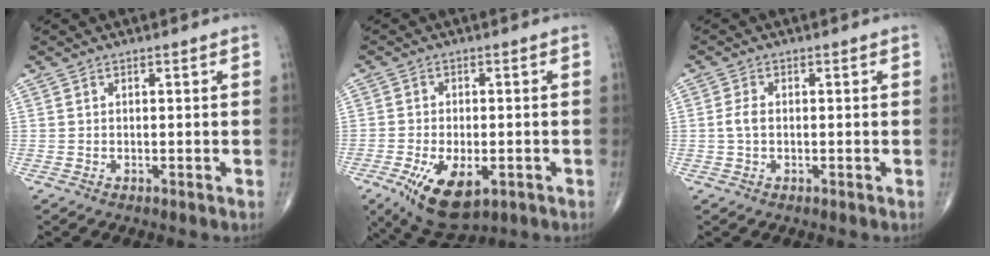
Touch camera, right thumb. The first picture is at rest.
{"total": 11.6, "force": [-4.6, 5.8, 8.8], "torque": [-0.152, -0.003, -0.065]}
{"total": 2.3, "force": [-0.2, 1.3, 1.8], "torque": [-0.042, 0.004, -0.007]}